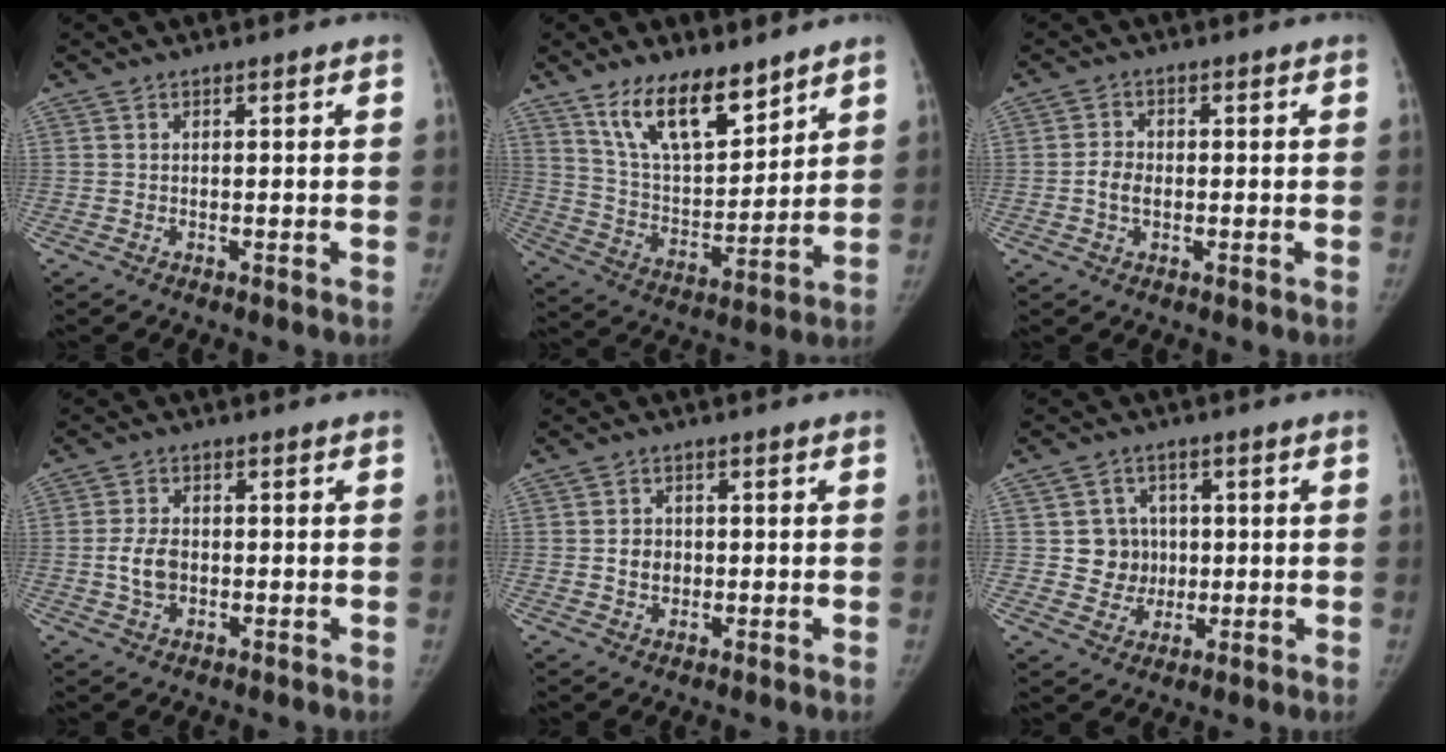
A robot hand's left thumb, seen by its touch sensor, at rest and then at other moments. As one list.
[{"total": 15.0, "force": [10.5, 6.0, 8.9], "torque": [-0.119, -0.066, 0.200]}, {"total": 3.2, "force": [-0.5, 2.3, 2.1], "torque": [-0.035, 0.007, -0.011]}, {"total": 5.0, "force": [-0.5, 3.5, 3.6], "torque": [-0.065, 0.006, -0.009]}, {"total": 3.5, "force": [-0.1, 3.0, 1.8], "torque": [-0.015, 0.003, -0.001]}, {"total": 7.1, "force": [0.6, 6.8, 1.7], "torque": [0.012, 0.007, 0.014]}]